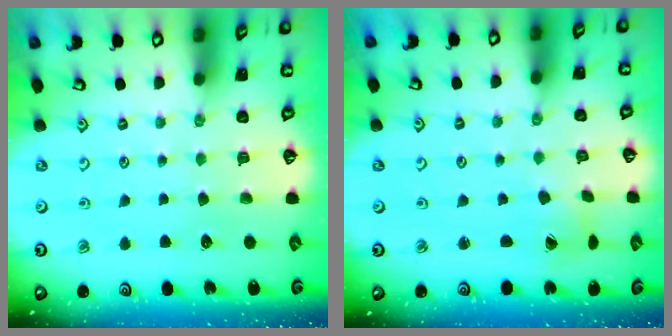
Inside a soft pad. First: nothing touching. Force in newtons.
{"total": 2.0, "press": 2.0, "slide": 0.2}